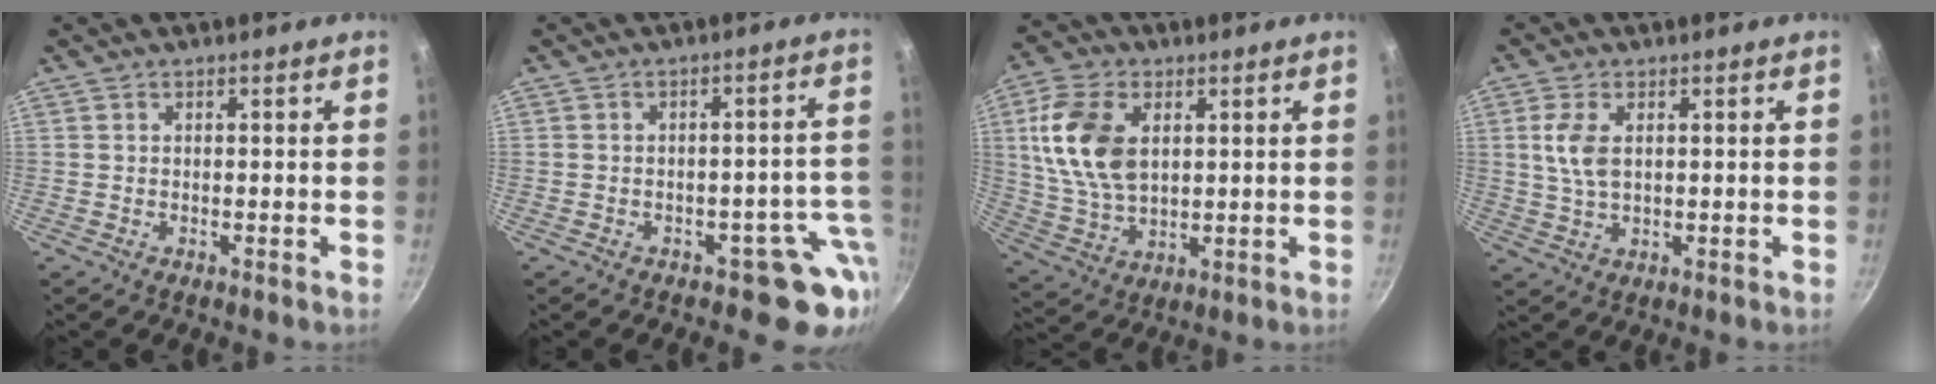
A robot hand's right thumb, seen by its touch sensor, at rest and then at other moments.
{"total": 8.3, "force": [-3.7, 5.7, 4.7], "torque": [0.028, 0.044, -0.035]}
{"total": 14.3, "force": [3.4, 8.9, 10.6], "torque": [-0.194, -0.008, 0.072]}
{"total": 5.7, "force": [1.3, 3.1, 4.6], "torque": [-0.095, -0.002, 0.026]}